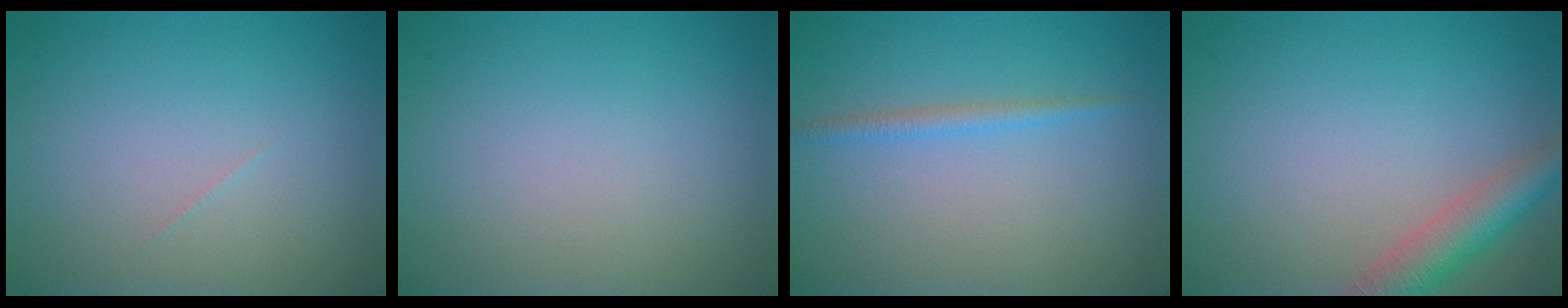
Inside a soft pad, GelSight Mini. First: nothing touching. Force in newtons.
{"total": 0.0}
{"total": 1.3, "press": 1.3, "slide": 0.1}
{"total": 4.3, "press": 4.2, "slide": 0.2}